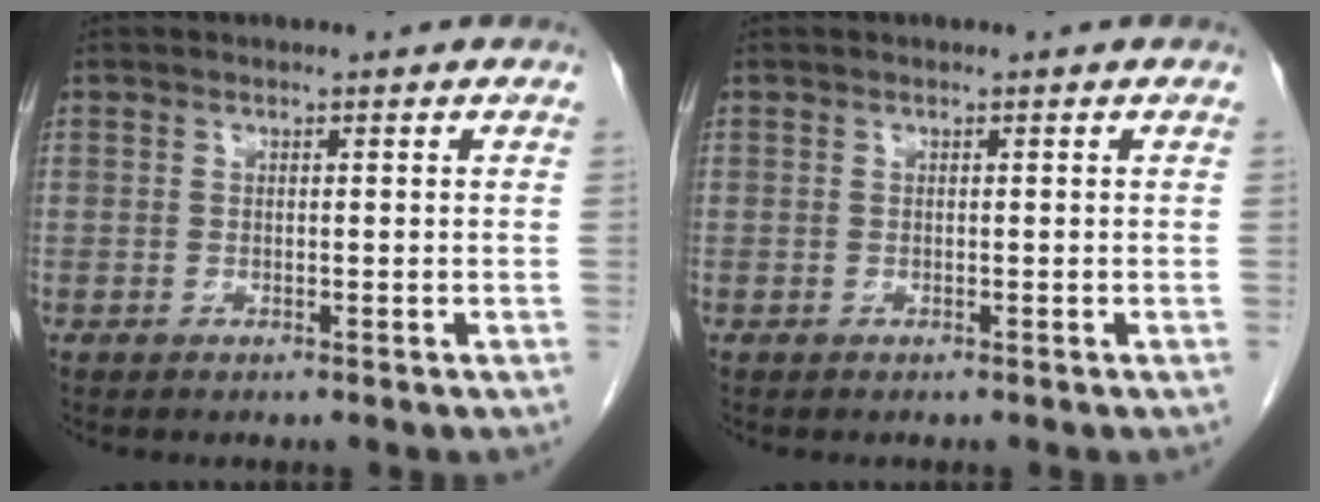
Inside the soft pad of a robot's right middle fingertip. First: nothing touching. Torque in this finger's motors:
{"motor_torque": [0.22, -0.02, -0.04, -0.01]}